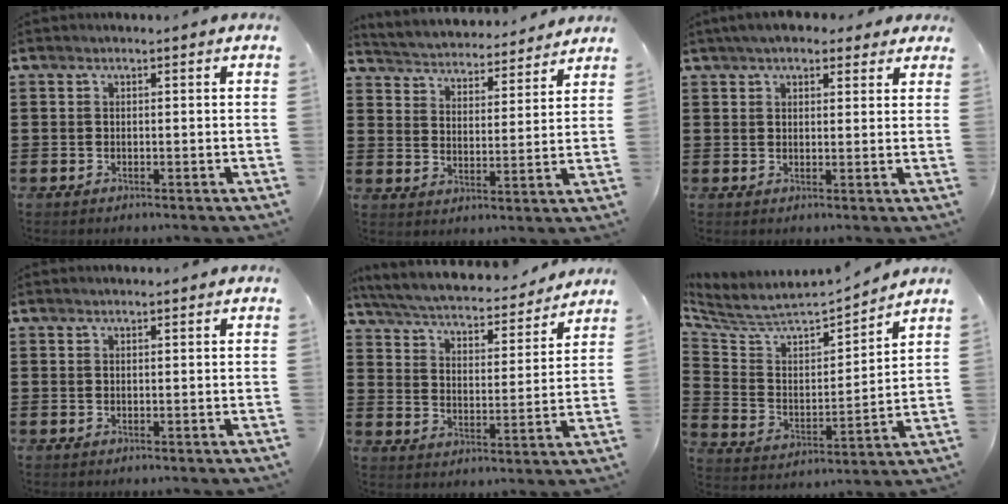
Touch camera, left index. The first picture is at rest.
{"total": 3.7, "force": [3.7, 0.1, -0.3], "torque": [-0.019, -0.034, 0.057]}
{"total": 4.3, "force": [3.5, 1.5, 2.0], "torque": [-0.051, 0.003, 0.065]}
{"total": 0.5, "force": [0.5, 0.0, 0.2], "torque": [-0.005, -0.001, 0.011]}
{"total": 4.9, "force": [4.7, 0.2, 1.6], "torque": [-0.055, -0.035, 0.074]}
{"total": 5.0, "force": [4.6, 1.4, 1.4], "torque": [-0.058, -0.041, 0.070]}